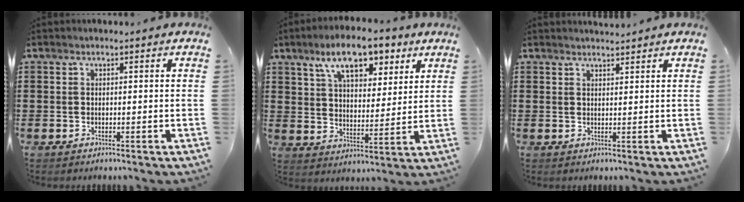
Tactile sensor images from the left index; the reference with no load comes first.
{"total": 10.8, "force": [7.4, 4.2, 6.6], "torque": [-0.120, -0.014, 0.128]}
{"total": 1.5, "force": [1.5, 0.1, 0.1], "torque": [-0.005, 0.003, 0.030]}